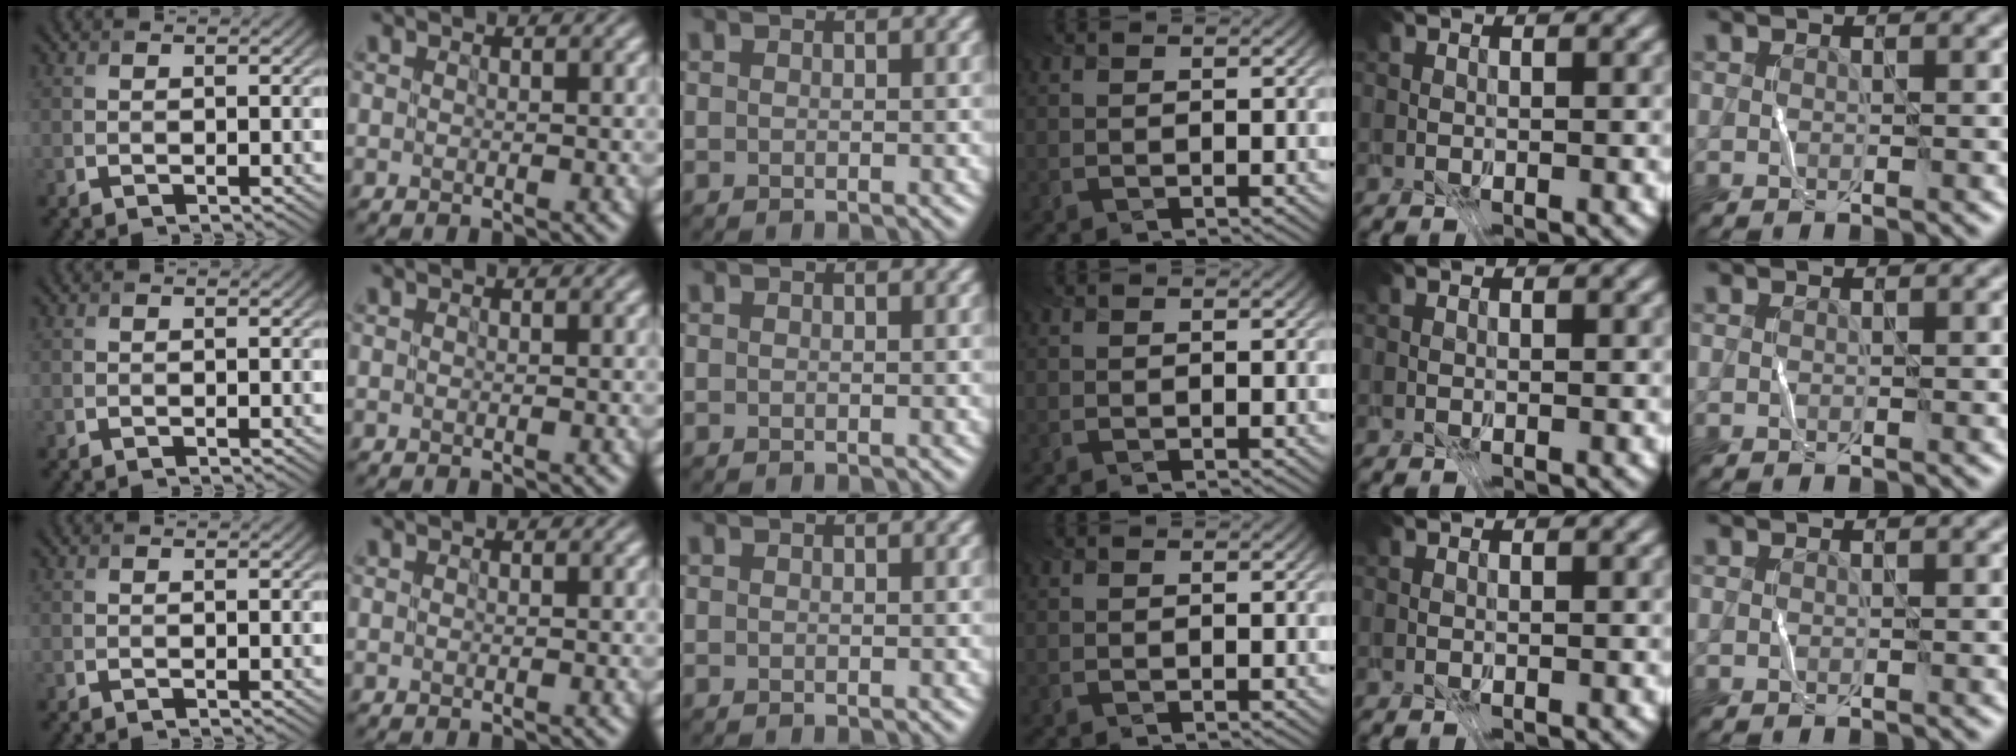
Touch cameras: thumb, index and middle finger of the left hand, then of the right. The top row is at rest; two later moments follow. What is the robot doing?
{"motion": "fold", "object": "receipt paper"}